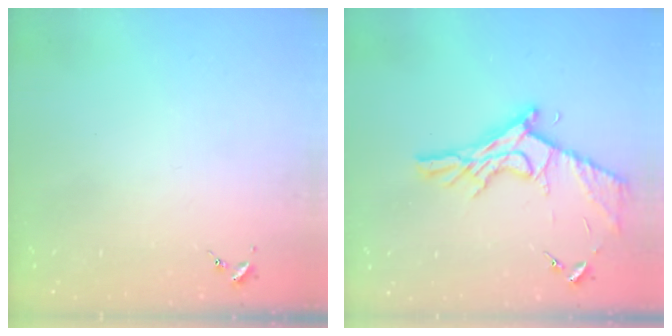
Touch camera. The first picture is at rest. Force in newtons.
{"total": 13.9, "press": 13.9, "slide": 0.7}